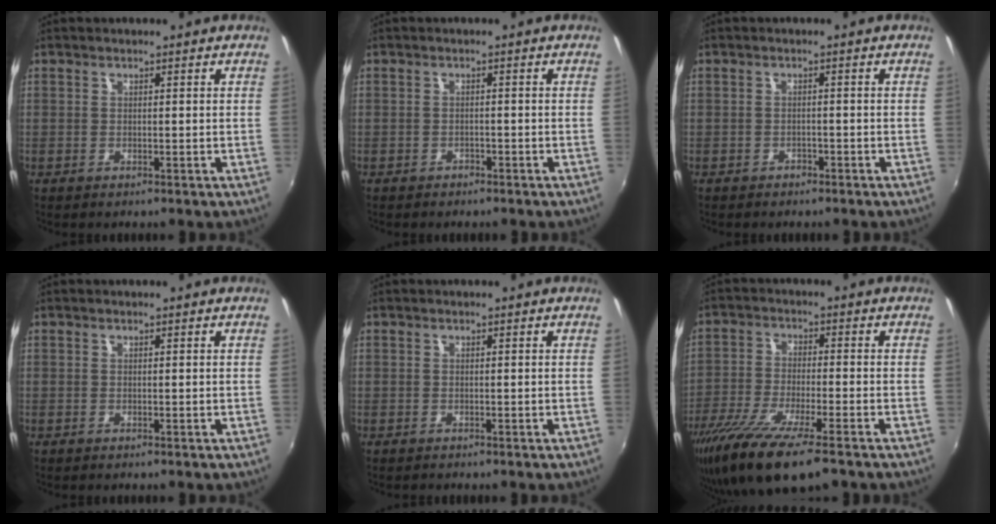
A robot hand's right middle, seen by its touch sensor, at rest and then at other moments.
{"total": 1.9, "force": [-1.6, 0.8, 0.4], "torque": [-0.012, -0.005, -0.023]}
{"total": 2.1, "force": [-1.8, 0.9, 0.5], "torque": [-0.013, -0.004, -0.025]}
{"total": 0.0}
{"total": 0.0}
{"total": 14.9, "force": [-10.7, 2.2, 10.2], "torque": [-0.211, -0.051, -0.192]}